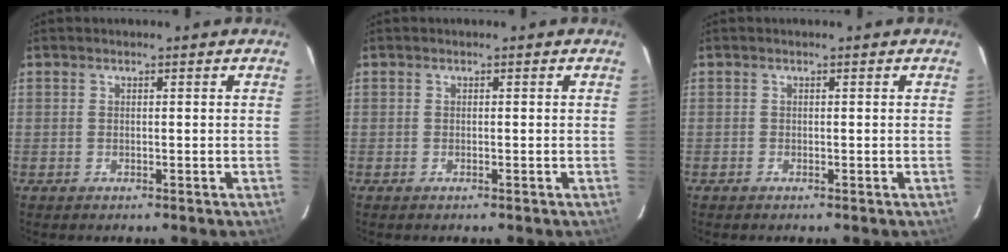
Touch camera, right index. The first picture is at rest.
{"total": 0.0}
{"total": 0.0}